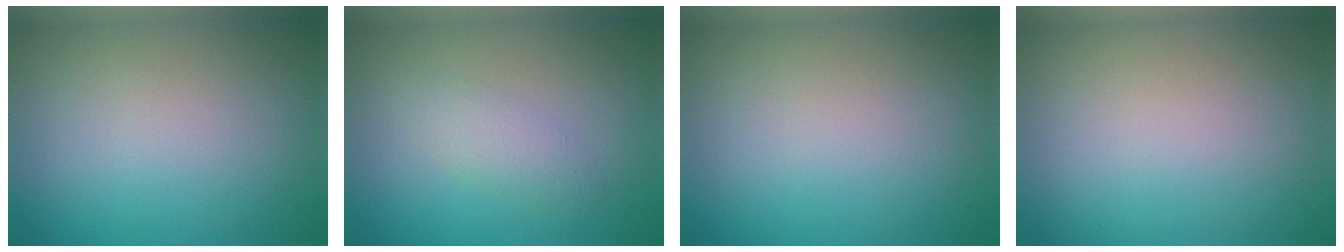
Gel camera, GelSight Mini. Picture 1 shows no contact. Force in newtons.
{"total": 3.2, "press": 3.2, "slide": 0.2}
{"total": 0.0}
{"total": 0.0}